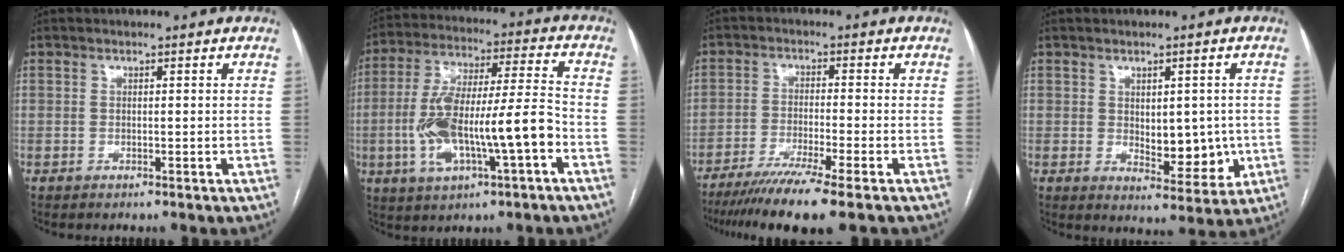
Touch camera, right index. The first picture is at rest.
{"total": 16.1, "force": [-4.4, 2.8, 15.2], "torque": [-0.294, 0.016, -0.069]}
{"total": 10.5, "force": [-8.0, -1.2, 6.7], "torque": [-0.104, -0.031, -0.127]}
{"total": 7.4, "force": [-0.3, 3.6, 6.5], "torque": [-0.081, -0.002, 0.011]}